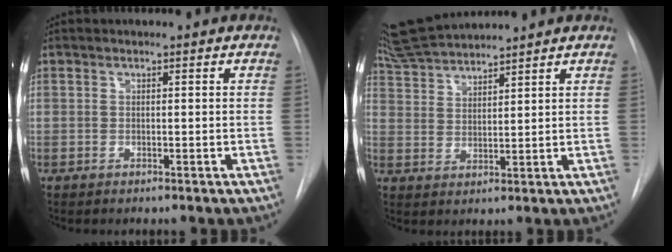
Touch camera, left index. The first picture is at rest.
{"total": 7.9, "force": [7.7, -0.6, 1.8], "torque": [-0.044, 0.023, 0.154]}